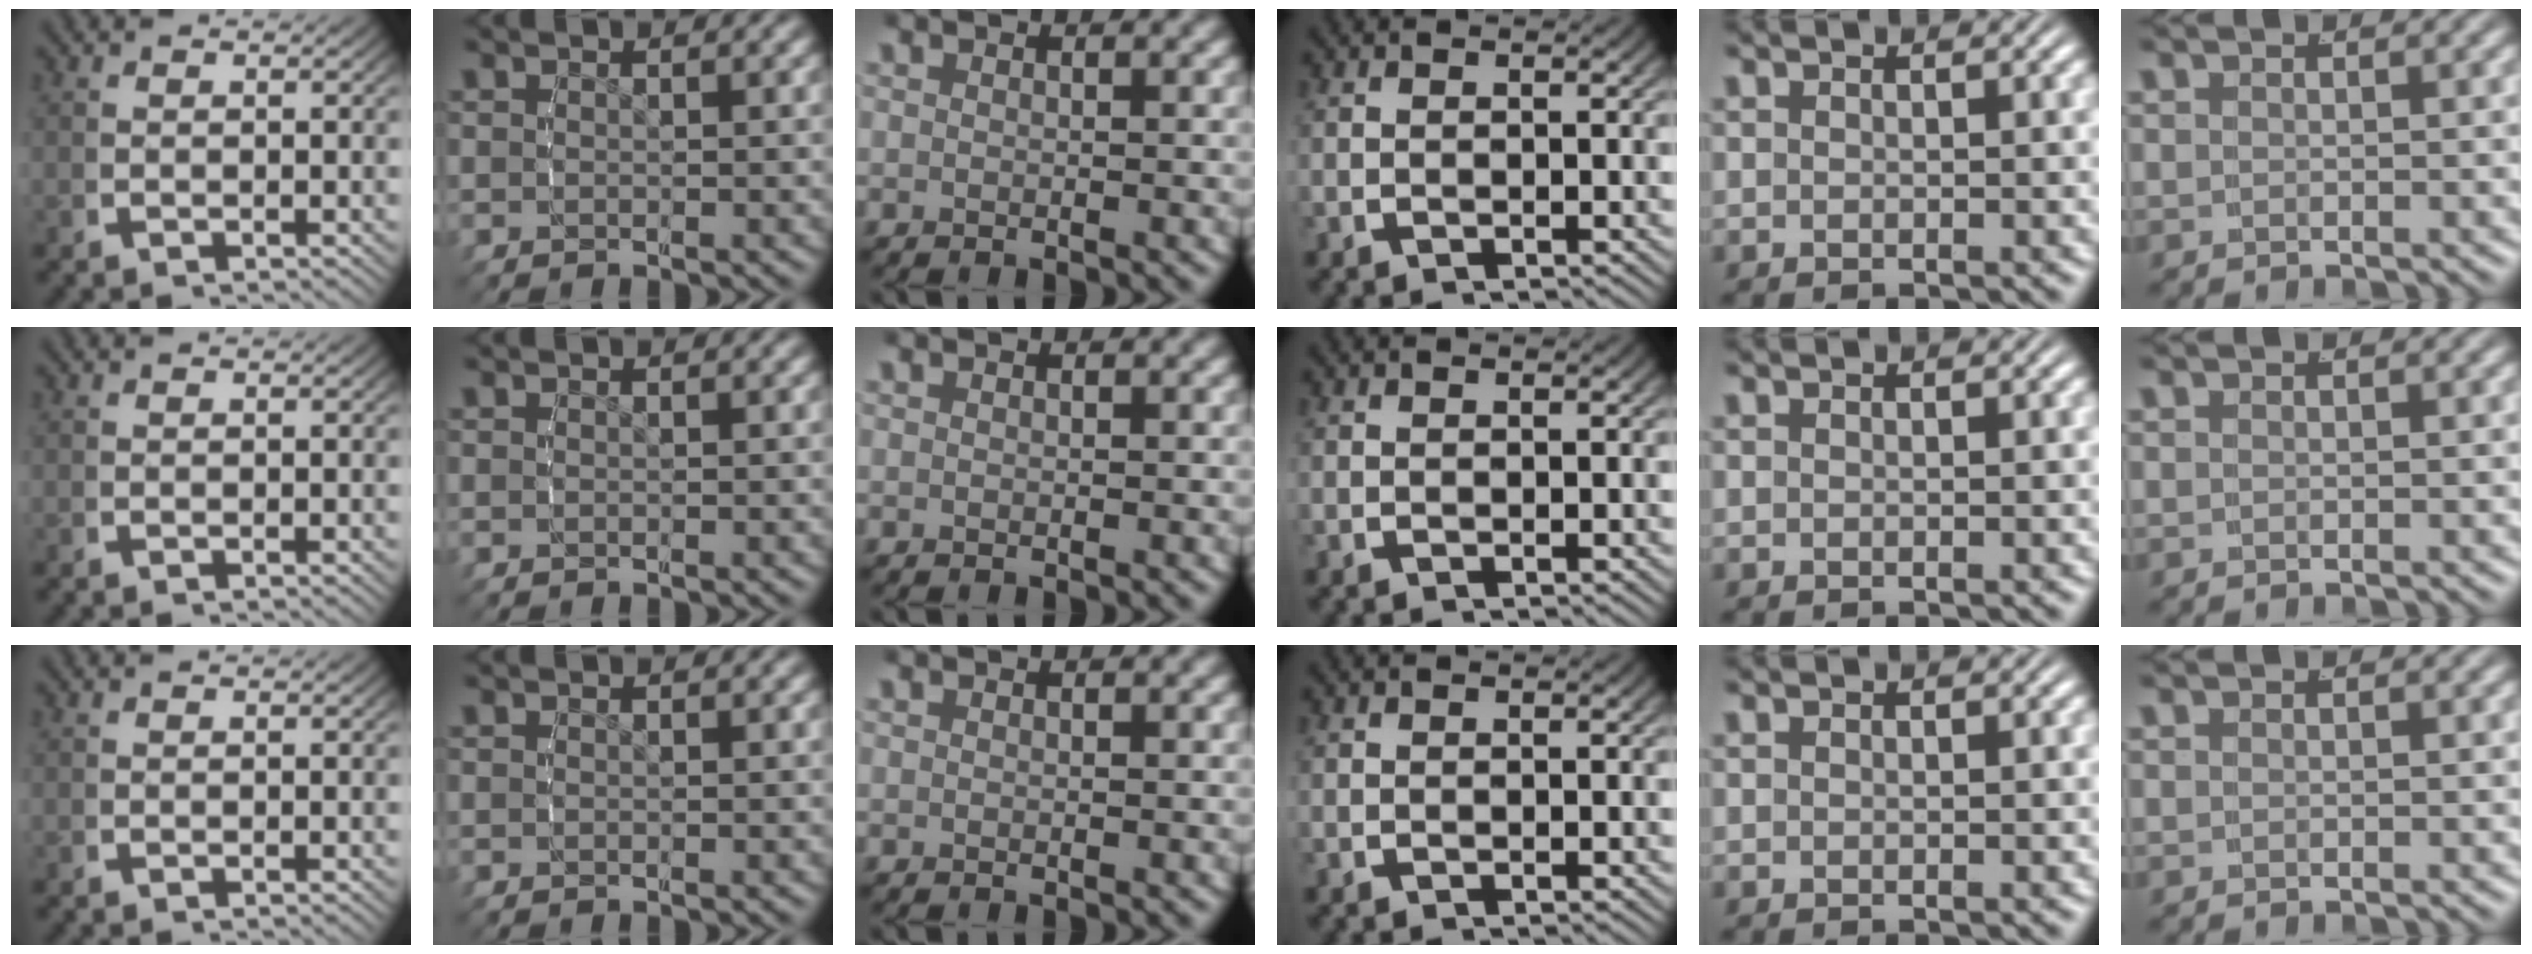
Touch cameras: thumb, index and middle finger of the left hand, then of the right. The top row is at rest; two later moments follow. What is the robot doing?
{"motion": "reach", "object": "router"}